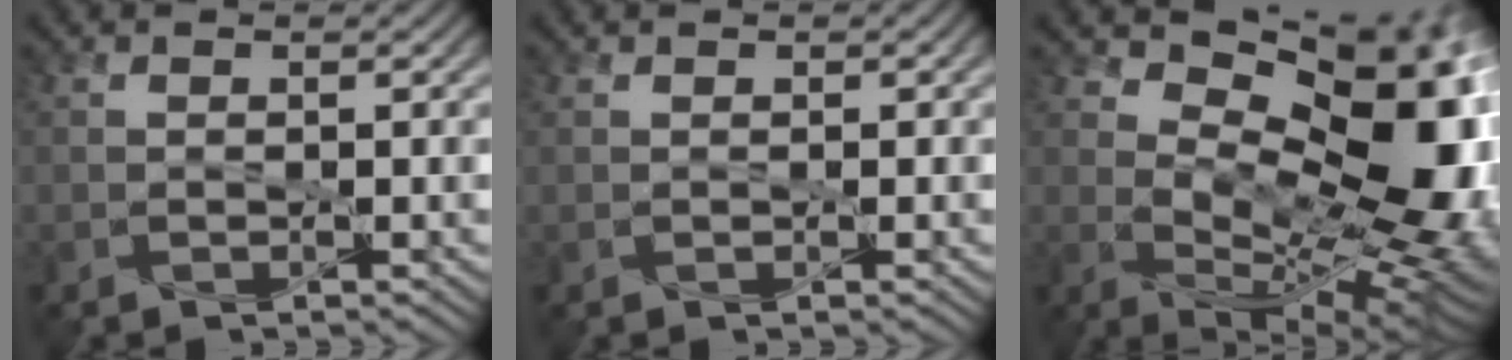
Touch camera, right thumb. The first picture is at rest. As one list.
[{"total": 0.5, "force": [0.4, 0.3, 0.2], "torque": [-0.007, -0.003, 0.009]}, {"total": 19.1, "force": [4.1, 10.6, 15.3], "torque": [-0.185, -0.002, 0.084]}]